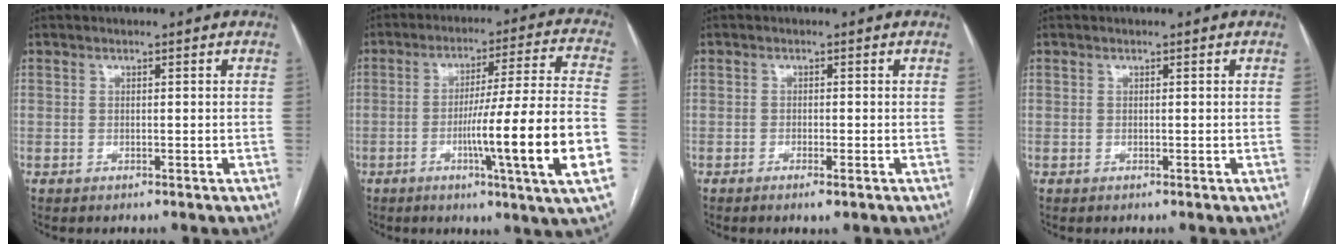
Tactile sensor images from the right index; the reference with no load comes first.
{"total": 18.5, "force": [-5.0, -1.7, 17.8], "torque": [-0.252, -0.003, -0.080]}
{"total": 1.8, "force": [-1.2, 0.3, 1.4], "torque": [-0.022, -0.002, -0.016]}
{"total": 0.0}